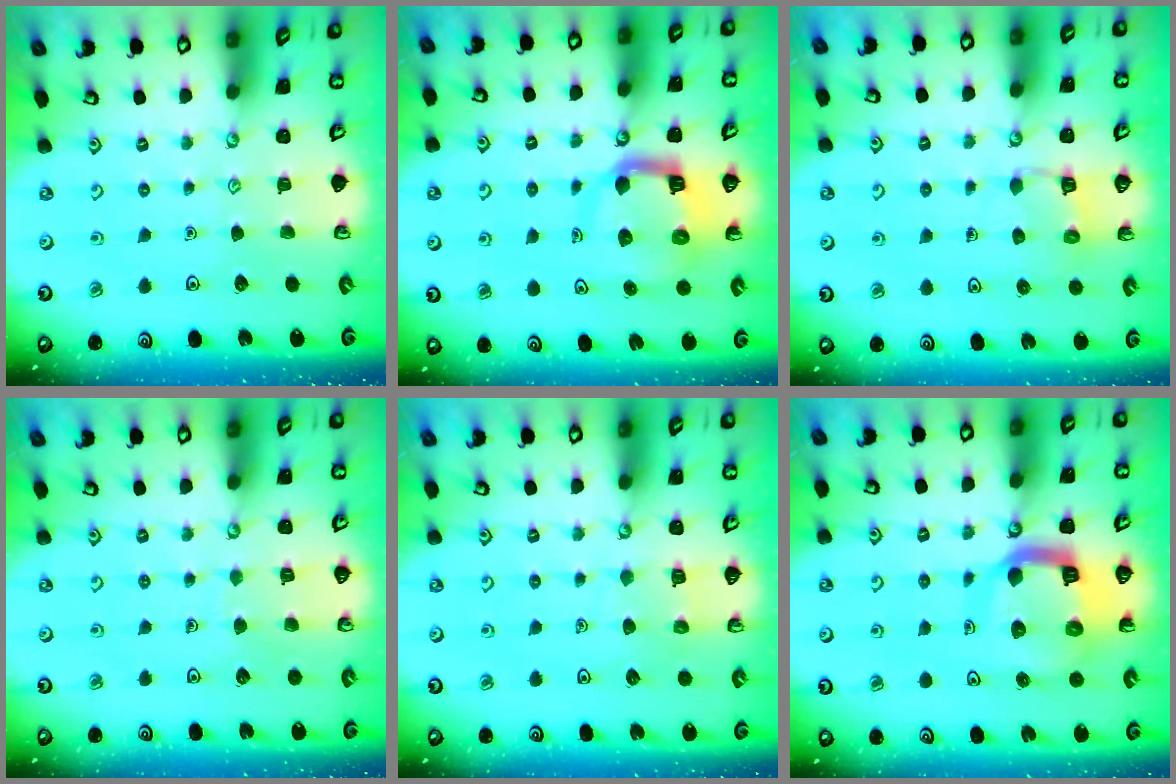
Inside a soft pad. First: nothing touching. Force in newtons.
{"total": 9.6, "press": 9.5, "slide": 1.4}
{"total": 7.7, "press": 7.7, "slide": 0.2}
{"total": 3.5, "press": 3.5, "slide": 0.1}
{"total": 5.6, "press": 5.6, "slide": 0.3}
{"total": 14.1, "press": 14.0, "slide": 1.8}